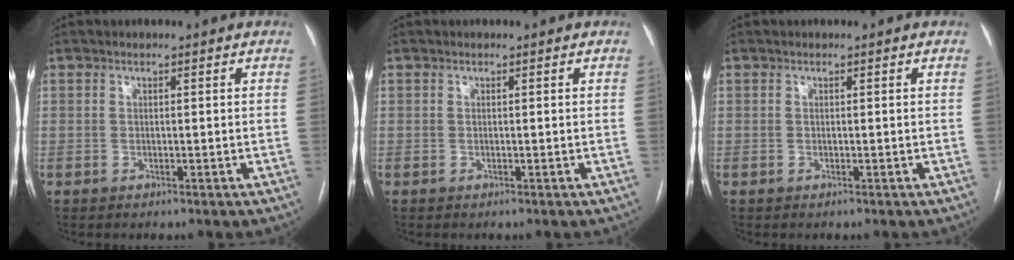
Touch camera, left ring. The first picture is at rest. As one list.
[{"total": 0.0}, {"total": 0.0}]